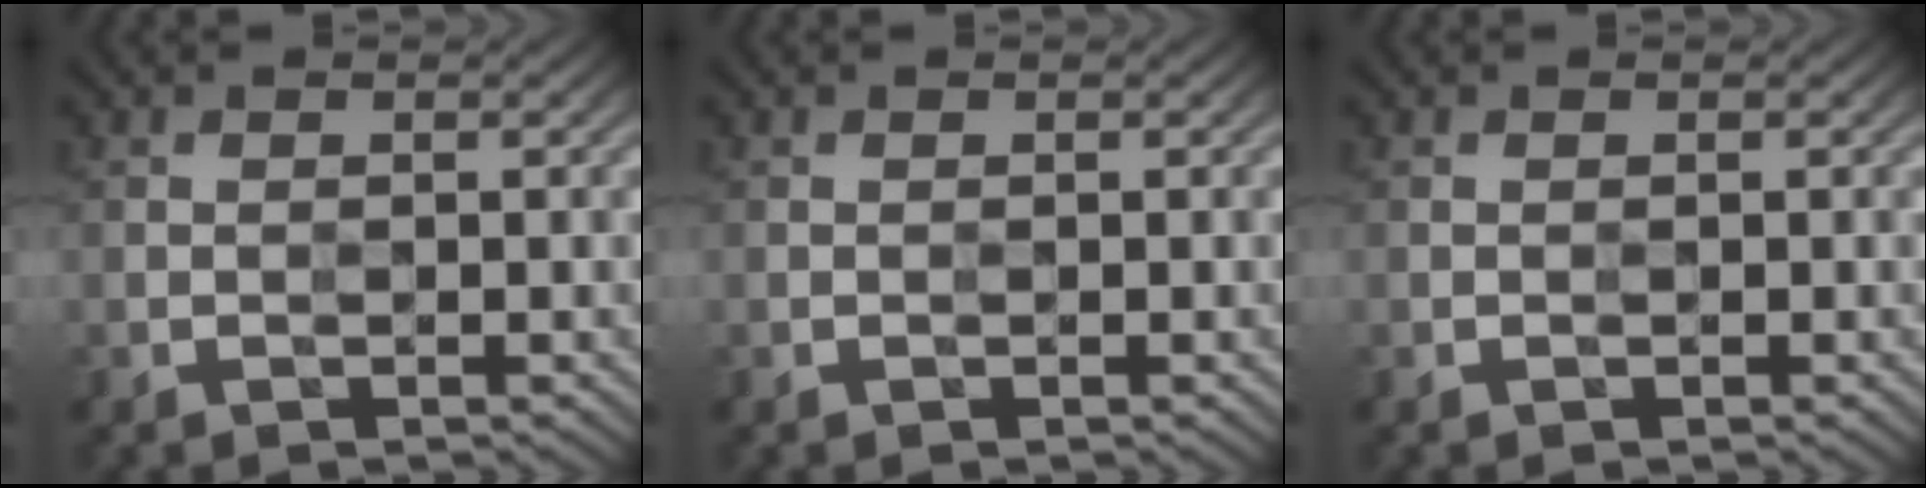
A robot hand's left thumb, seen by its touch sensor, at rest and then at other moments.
{"total": 0.0}
{"total": 0.0}